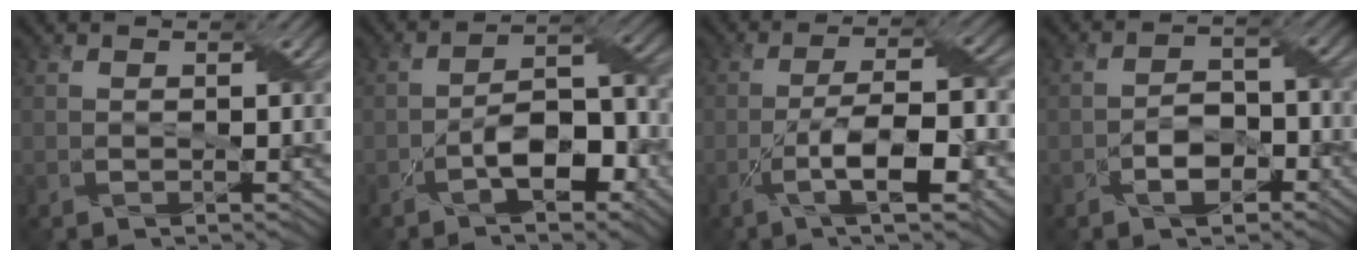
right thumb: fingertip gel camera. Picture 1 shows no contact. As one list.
[{"total": 8.3, "force": [-3.9, 3.4, 6.5], "torque": [-0.102, 0.015, -0.071]}, {"total": 11.0, "force": [-4.2, 2.9, 9.8], "torque": [-0.170, 0.001, -0.070]}, {"total": 4.8, "force": [-2.5, 2.7, 3.1], "torque": [-0.047, 0.007, -0.047]}]